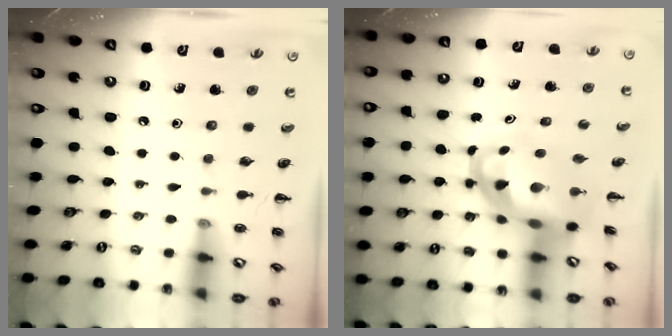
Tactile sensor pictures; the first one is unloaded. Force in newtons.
{"total": 8.0, "press": 7.7, "slide": 2.0}